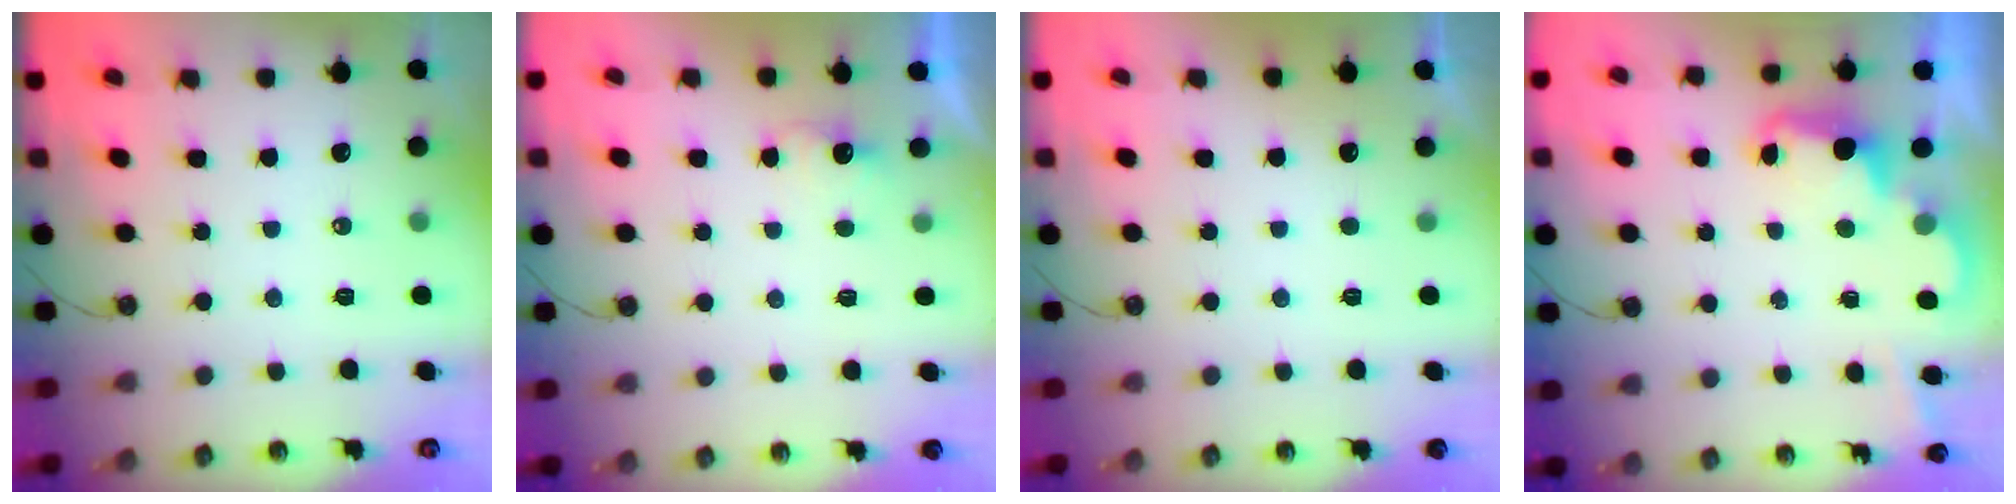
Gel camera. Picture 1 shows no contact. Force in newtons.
{"total": 2.3, "press": 2.1, "slide": 0.9}
{"total": 0.0}
{"total": 2.4, "press": 2.4, "slide": 0.6}